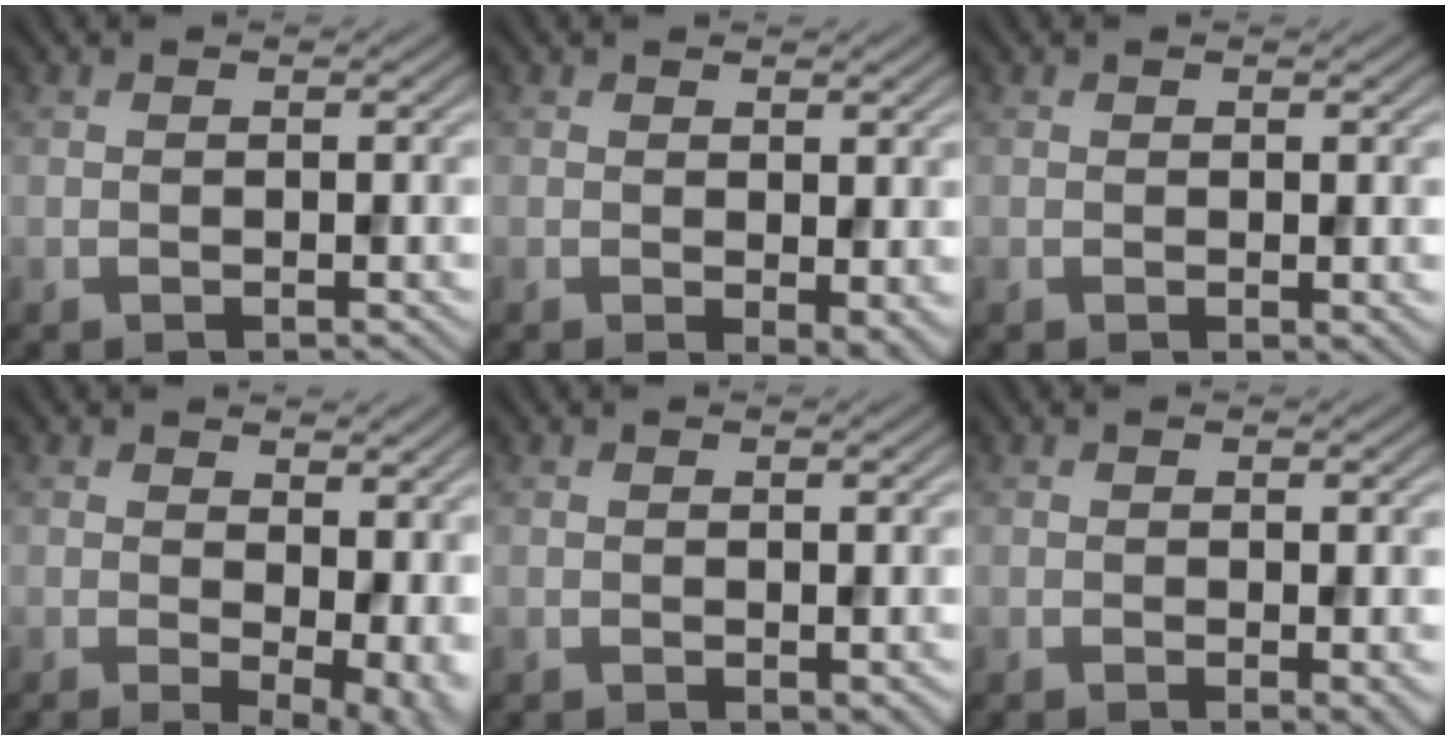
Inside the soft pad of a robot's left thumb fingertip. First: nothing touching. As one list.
[{"total": 3.4, "force": [-0.3, 1.5, 3.0], "torque": [-0.043, -0.010, -0.001]}, {"total": 0.9, "force": [0.2, 0.4, 0.8], "torque": [-0.009, -0.003, 0.004]}, {"total": 8.2, "force": [0.7, 4.3, 6.9], "torque": [-0.102, -0.015, 0.027]}, {"total": 1.4, "force": [-0.3, 0.7, 1.2], "torque": [-0.017, -0.008, -0.001]}, {"total": 1.8, "force": [-0.3, 0.3, 1.8], "torque": [-0.024, -0.008, -0.005]}]